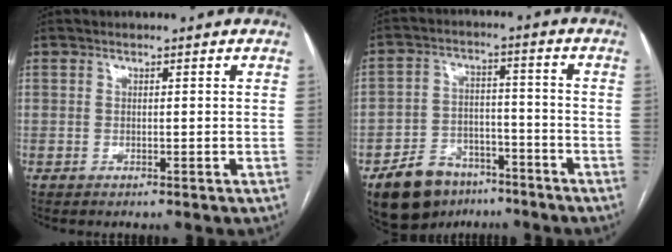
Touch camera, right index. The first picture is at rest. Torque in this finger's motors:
{"motor_torque": [-0.48, -0.47, -0.29, -0.14]}